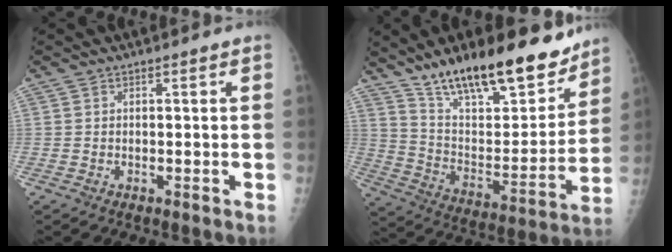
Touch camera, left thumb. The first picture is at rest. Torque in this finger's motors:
{"motor_torque": [0.90, 0.86, 1.40, -1.37, 0.11]}